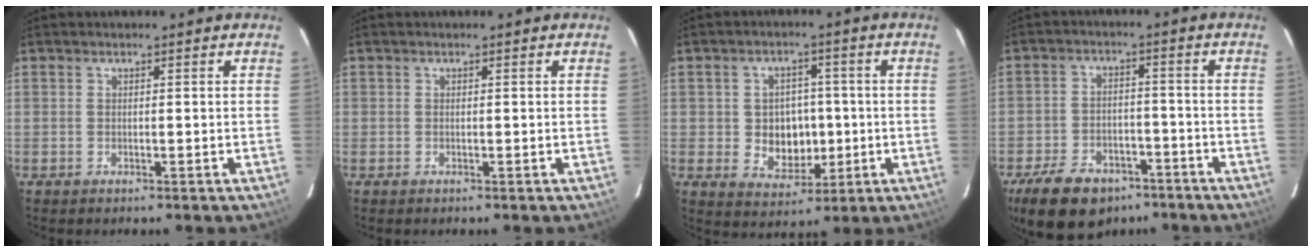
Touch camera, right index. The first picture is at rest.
{"total": 0.0}
{"total": 7.9, "force": [-0.8, 6.8, 3.9], "torque": [-0.084, 0.007, 0.004]}
{"total": 14.5, "force": [-9.6, 8.5, 6.7], "torque": [-0.164, 0.006, -0.144]}